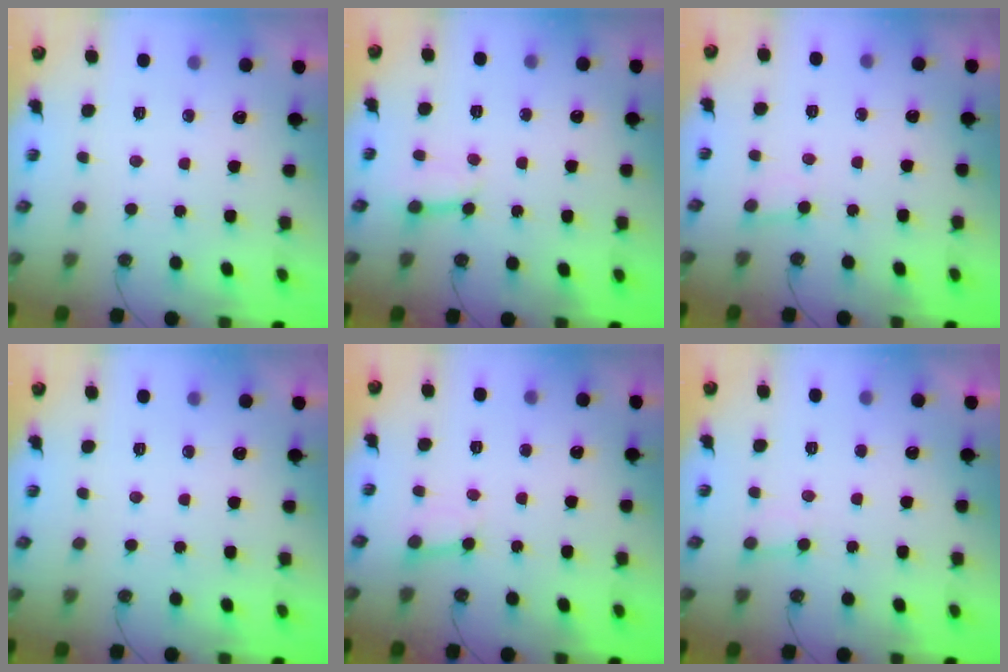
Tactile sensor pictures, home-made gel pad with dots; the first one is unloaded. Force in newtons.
{"total": 3.0, "press": 2.9, "slide": 0.4}
{"total": 2.7, "press": 2.7, "slide": 0.2}
{"total": 0.0}
{"total": 2.7, "press": 2.7, "slide": 0.3}
{"total": 4.9, "press": 4.9, "slide": 0.6}